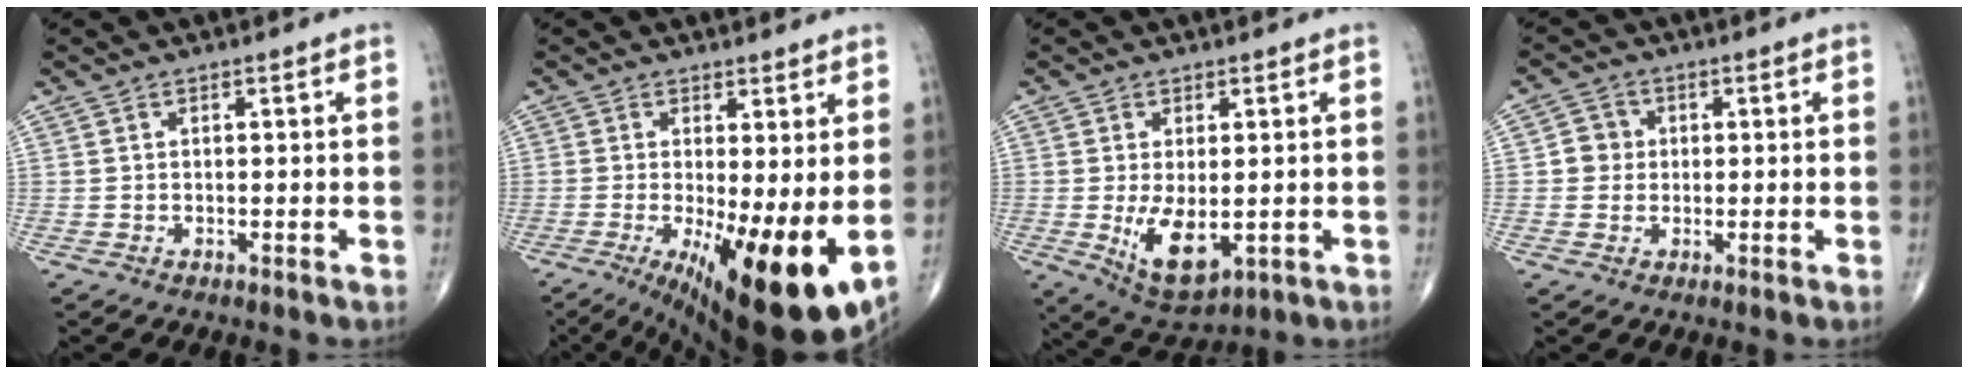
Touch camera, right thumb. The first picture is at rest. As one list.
[{"total": 16.2, "force": [-2.6, 5.0, 15.2], "torque": [-0.207, -0.026, -0.019]}, {"total": 8.8, "force": [-1.3, 4.4, 7.6], "torque": [-0.124, -0.023, -0.006]}, {"total": 3.7, "force": [0.1, 3.5, 1.0], "torque": [0.007, 0.007, -0.004]}]